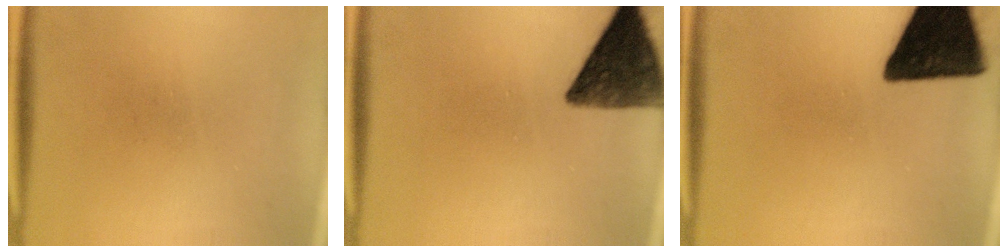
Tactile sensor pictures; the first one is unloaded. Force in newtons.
{"total": 11.1}
{"total": 16.7}